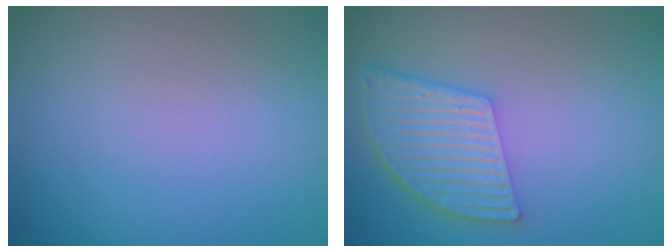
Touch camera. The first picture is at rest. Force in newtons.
{"total": 5.8, "press": 4.3, "slide": 3.8}